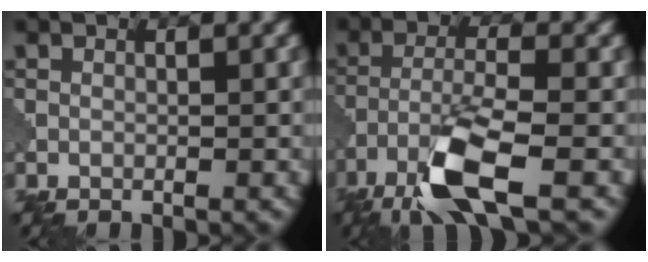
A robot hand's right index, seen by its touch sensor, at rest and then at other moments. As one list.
[{"total": 7.0, "force": [-4.1, 1.4, 5.5], "torque": [-0.113, -0.004, -0.086]}]